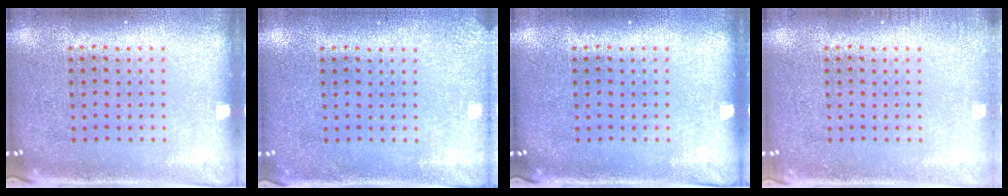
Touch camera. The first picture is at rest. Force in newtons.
{"total": 1.6, "press": 1.6, "slide": 0.2}
{"total": 0.0}
{"total": 0.8, "press": 0.8, "slide": 0.0}